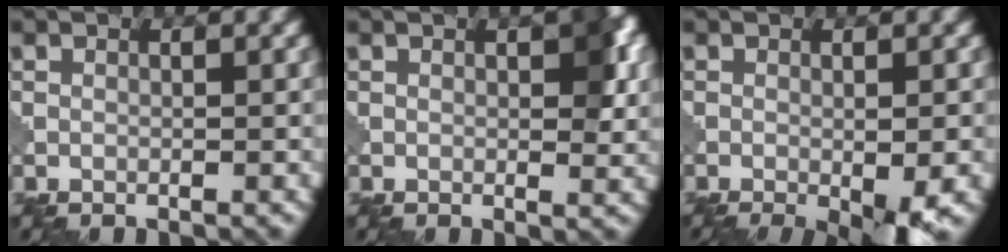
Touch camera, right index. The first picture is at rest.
{"total": 3.2, "force": [0.7, 1.4, 2.8], "torque": [-0.033, 0.001, 0.009]}
{"total": 5.4, "force": [-2.6, 1.0, 4.6], "torque": [-0.064, -0.011, -0.033]}